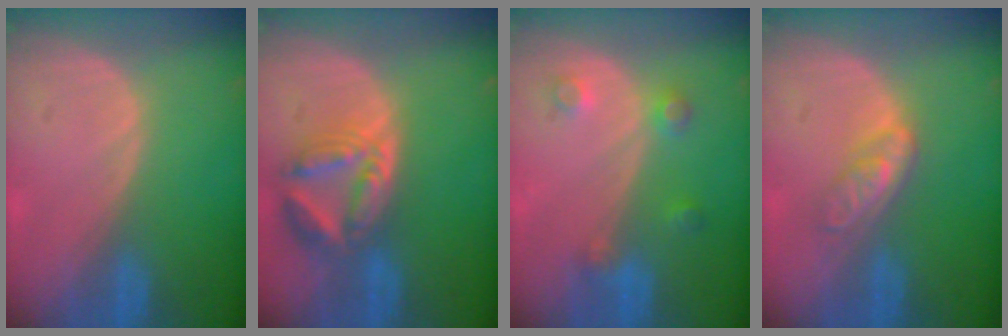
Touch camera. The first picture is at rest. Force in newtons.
{"total": 8.0, "press": 7.0, "slide": 3.9}
{"total": 3.6, "press": 3.3, "slide": 1.5}
{"total": 4.7, "press": 3.9, "slide": 2.5}